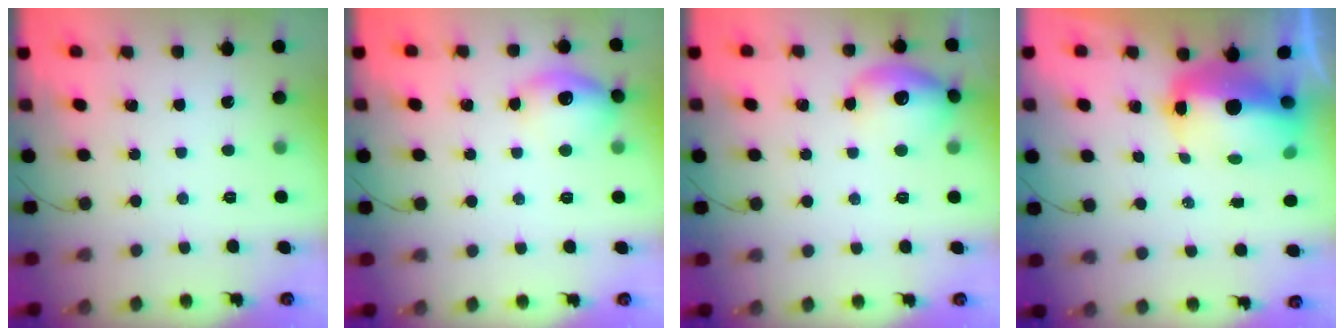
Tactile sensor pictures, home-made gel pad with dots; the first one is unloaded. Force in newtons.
{"total": 12.2, "press": 12.2, "slide": 0.2}
{"total": 11.7, "press": 11.5, "slide": 1.7}
{"total": 11.9, "press": 11.7, "slide": 2.3}